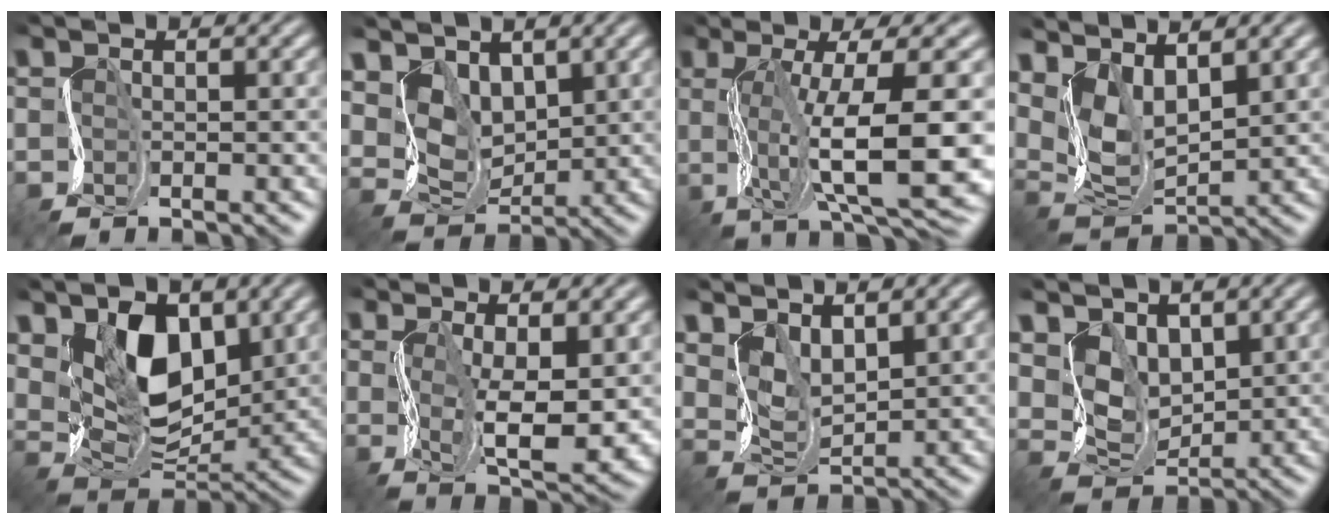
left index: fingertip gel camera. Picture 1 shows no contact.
{"total": 5.2, "force": [3.3, 3.5, 2.1], "torque": [-0.058, -0.004, 0.066]}
{"total": 11.1, "force": [0.3, 2.7, 10.7], "torque": [-0.167, -0.003, 0.018]}
{"total": 5.7, "force": [3.7, 2.6, 3.4], "torque": [-0.079, 0.000, 0.077]}
{"total": 9.0, "force": [3.9, 5.5, 6.0], "torque": [-0.120, -0.008, 0.070]}
{"total": 7.5, "force": [0.6, 2.6, 7.0], "torque": [-0.126, -0.009, 0.017]}
{"total": 4.1, "force": [3.2, 1.9, 1.7], "torque": [-0.048, -0.002, 0.070]}
{"total": 4.8, "force": [3.2, 3.1, 1.8], "torque": [-0.054, -0.005, 0.064]}